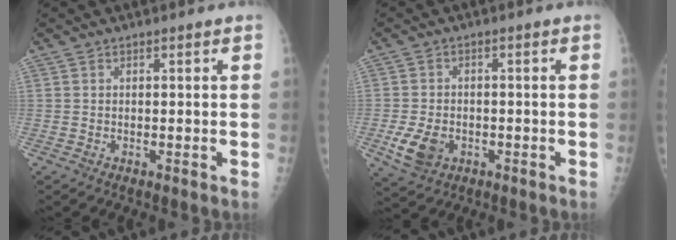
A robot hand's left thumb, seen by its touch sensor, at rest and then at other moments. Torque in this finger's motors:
{"motor_torque": [-0.47, 0.50, 0.65, 0.21, 0.07]}